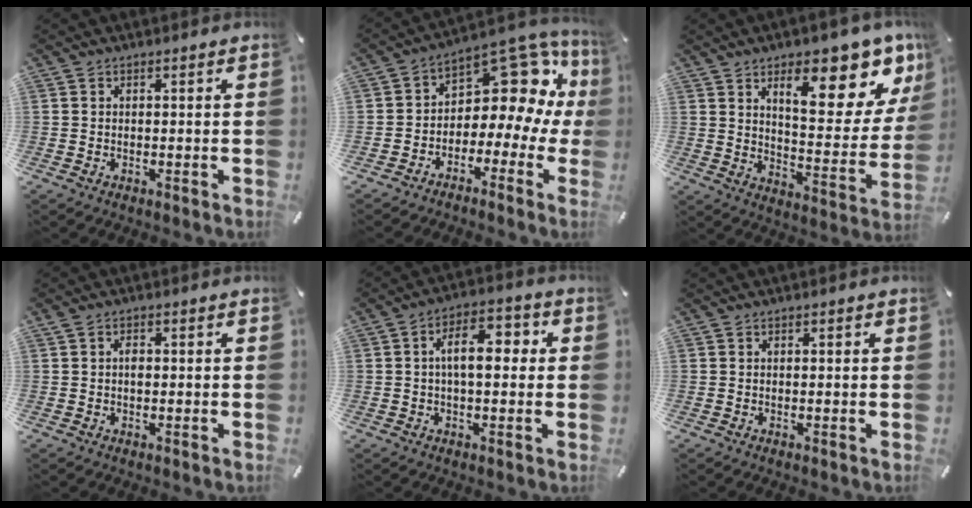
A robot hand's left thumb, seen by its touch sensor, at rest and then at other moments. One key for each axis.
{"total": 12.9, "fx": 5.7, "fy": 8.3, "fz": 8.1, "tx": -0.104, "ty": -0.055, "tz": 0.095}
{"total": 18.8, "fx": 10.7, "fy": 7.4, "fz": 13.6, "tx": -0.176, "ty": -0.080, "tz": 0.164}
{"total": 1.9, "fx": 0.0, "fy": 1.2, "fz": 1.5, "tx": -0.030, "ty": 0.003, "tz": -0.001}
{"total": 9.2, "fx": 0.6, "fy": 4.8, "fz": 7.8, "tx": -0.115, "ty": 0.009, "tz": 0.004}
{"total": 0.0}